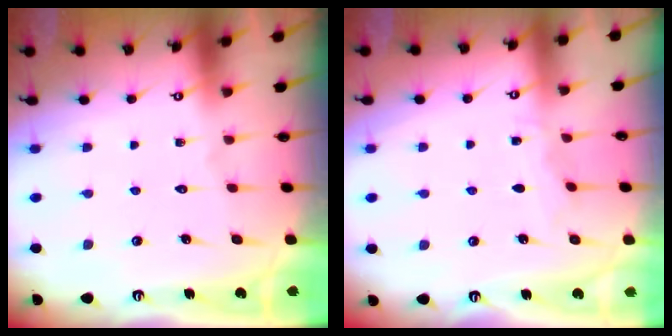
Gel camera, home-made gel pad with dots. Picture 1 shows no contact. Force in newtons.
{"total": 3.1, "press": 3.1, "slide": 0.1}